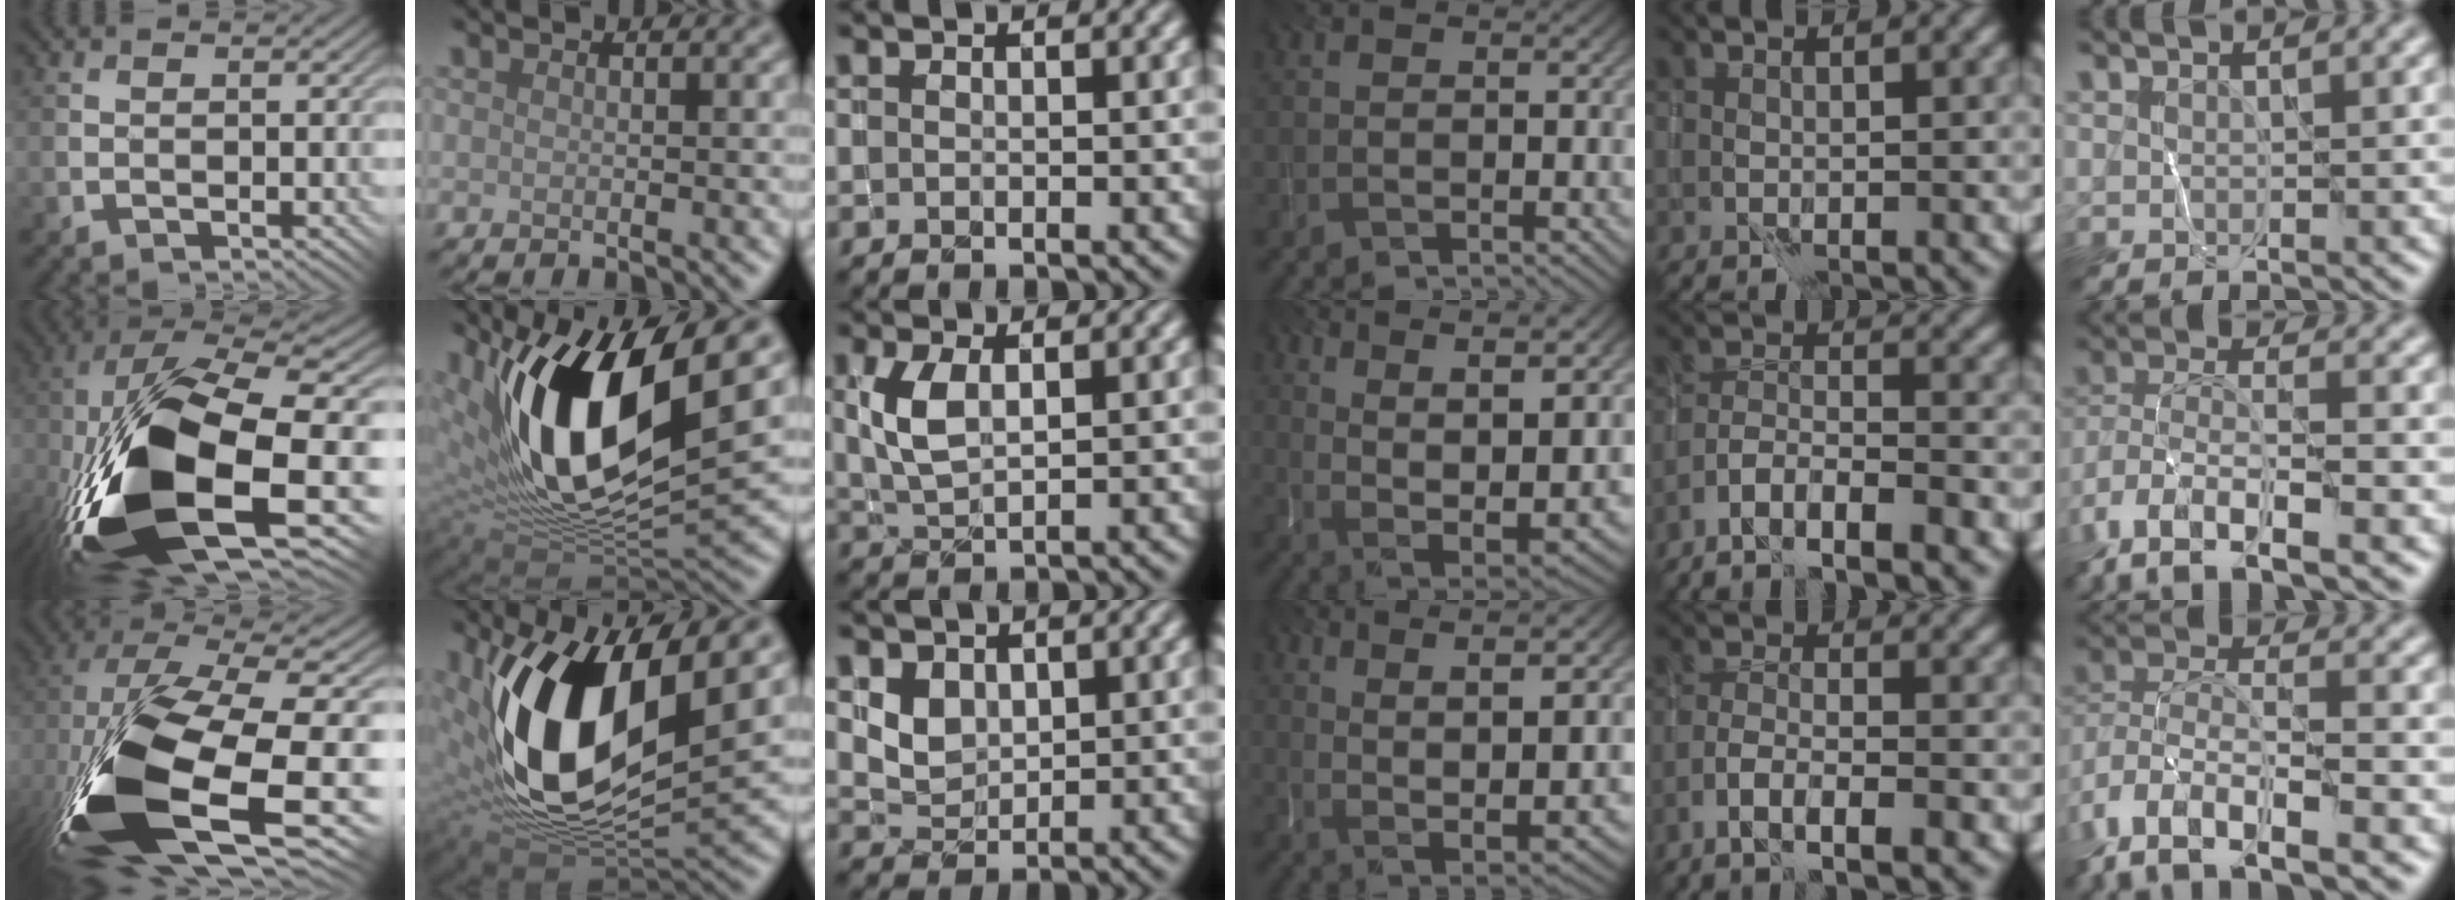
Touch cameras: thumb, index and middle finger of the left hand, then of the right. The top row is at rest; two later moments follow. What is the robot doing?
{"motion": "wrap", "object": "yarn"}